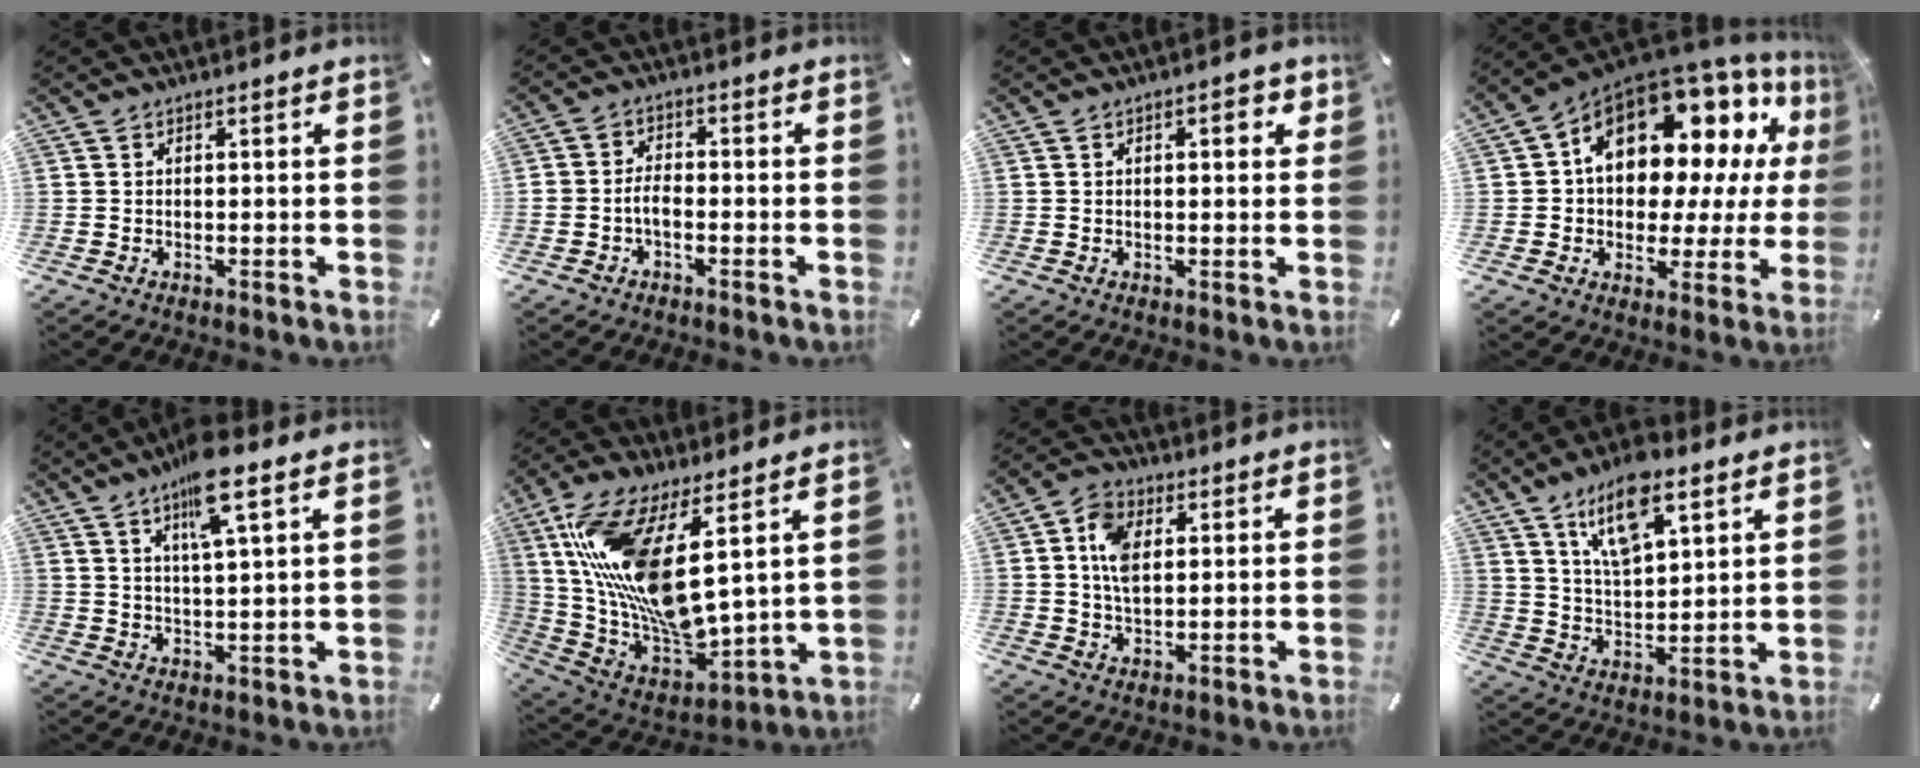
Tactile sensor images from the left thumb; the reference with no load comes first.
{"total": 3.6, "force": [-1.6, 2.3, 2.2], "torque": [-0.046, 0.008, -0.031]}
{"total": 3.2, "force": [1.0, 1.5, 2.7], "torque": [-0.039, 0.003, 0.011]}
{"total": 18.2, "force": [8.0, 11.3, 11.9], "torque": [-0.175, -0.066, 0.135]}
{"total": 10.6, "force": [6.5, 2.4, 8.1], "torque": [-0.146, -0.011, 0.109]}
{"total": 18.8, "force": [7.0, 7.2, 15.9], "torque": [-0.347, -0.063, 0.118]}
{"total": 7.6, "force": [2.0, 5.0, 5.3], "torque": [-0.112, 0.001, 0.030]}
{"total": 13.5, "force": [8.5, 5.9, 8.6], "torque": [-0.153, -0.025, 0.151]}